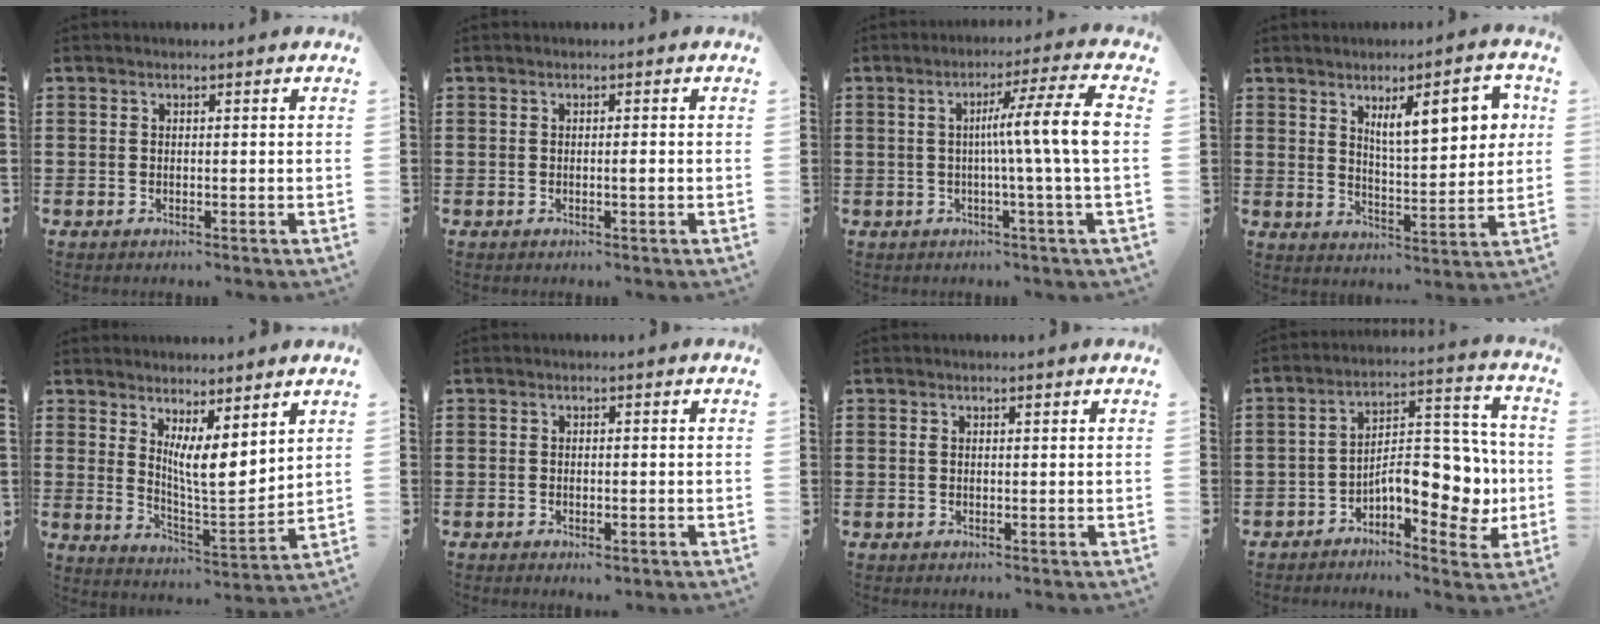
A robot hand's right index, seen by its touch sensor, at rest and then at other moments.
{"total": 1.0, "force": [-0.2, 0.1, 1.0], "torque": [-0.016, -0.002, -0.004]}
{"total": 9.9, "force": [0.3, -0.5, 9.9], "torque": [-0.171, -0.006, -0.005]}
{"total": 9.6, "force": [4.2, 3.2, 8.1], "torque": [-0.131, -0.003, 0.066]}
{"total": 6.4, "force": [4.4, 1.3, 4.5], "torque": [-0.090, -0.032, 0.077]}
{"total": 1.0, "force": [-0.7, 0.3, 0.6], "torque": [-0.013, -0.005, -0.013]}
{"total": 0.7, "force": [0.2, 0.3, 0.6], "torque": [-0.014, 0.001, 0.004]}
{"total": 10.5, "force": [-2.4, 5.5, 8.7], "torque": [-0.108, -0.003, -0.043]}